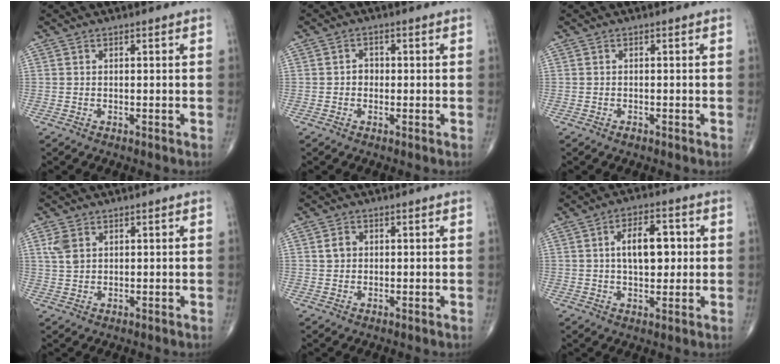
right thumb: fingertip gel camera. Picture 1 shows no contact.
{"total": 1.8, "force": [-0.3, 1.5, 0.9], "torque": [0.001, 0.006, -0.009]}
{"total": 0.5, "force": [-0.4, 0.3, 0.2], "torque": [-0.003, 0.002, -0.007]}
{"total": 3.6, "force": [1.5, 2.4, 2.2], "torque": [-0.043, 0.001, 0.037]}
{"total": 2.4, "force": [0.5, 2.0, 1.2], "torque": [-0.013, 0.003, 0.008]}
{"total": 9.2, "force": [1.3, 4.8, 7.7], "torque": [-0.100, 0.006, 0.018]}